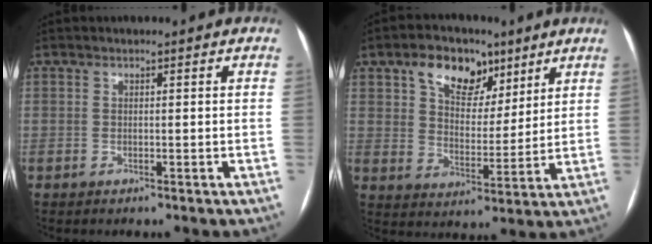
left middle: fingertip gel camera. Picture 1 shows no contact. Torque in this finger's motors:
{"motor_torque": [0.87, -0.48, 0.12, 0.06]}